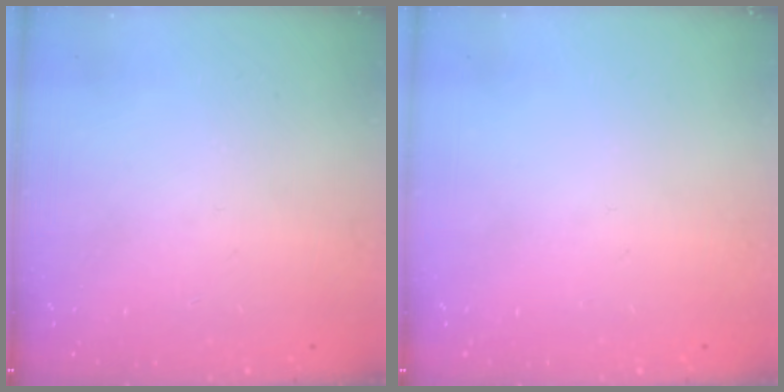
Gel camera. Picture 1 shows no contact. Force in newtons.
{"total": 0.0}